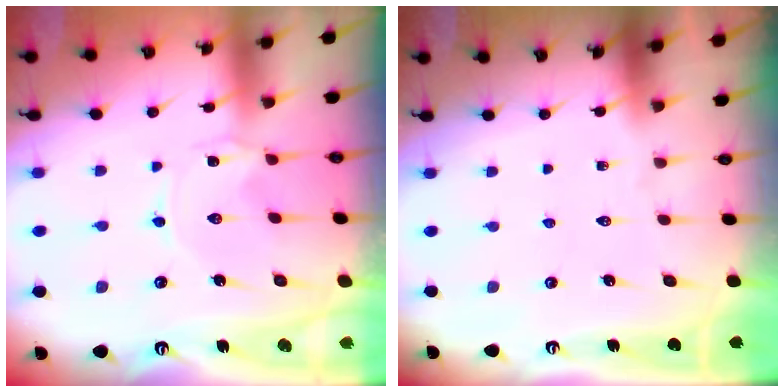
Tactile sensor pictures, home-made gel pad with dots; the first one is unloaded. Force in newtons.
{"total": 0.0}